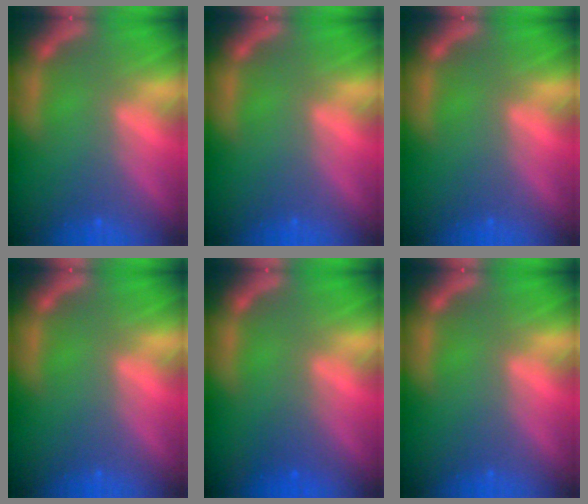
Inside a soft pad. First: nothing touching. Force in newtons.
{"total": 0.0}
{"total": 0.0}
{"total": 0.0}
{"total": 1.4}
{"total": 0.0}